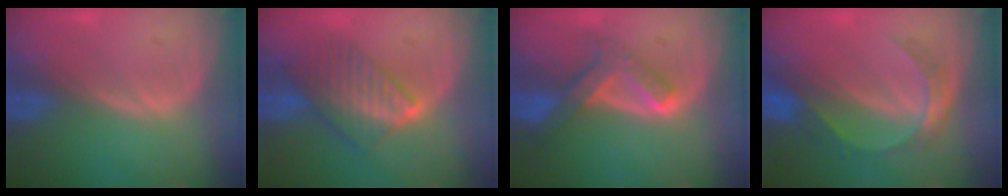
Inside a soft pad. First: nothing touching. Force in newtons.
{"total": 6.8, "press": 6.7, "slide": 1.0}
{"total": 6.7, "press": 5.7, "slide": 3.5}
{"total": 5.3, "press": 5.0, "slide": 1.6}